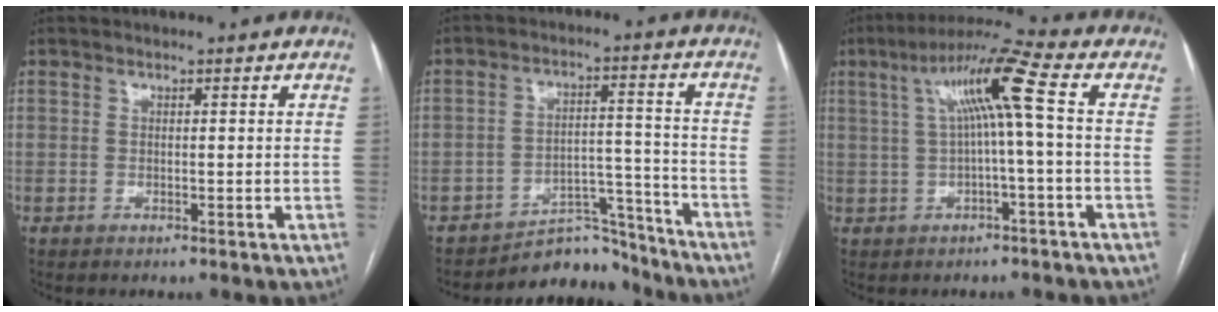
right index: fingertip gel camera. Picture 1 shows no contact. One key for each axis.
{"total": 8.3, "fx": -7.9, "fy": 2.6, "fz": -0.5, "tx": 0.024, "ty": 0.056, "tz": -0.122}
{"total": 9.0, "fx": 1.1, "fy": -0.7, "fz": 8.9, "tx": -0.155, "ty": 0.030, "tz": 0.023}